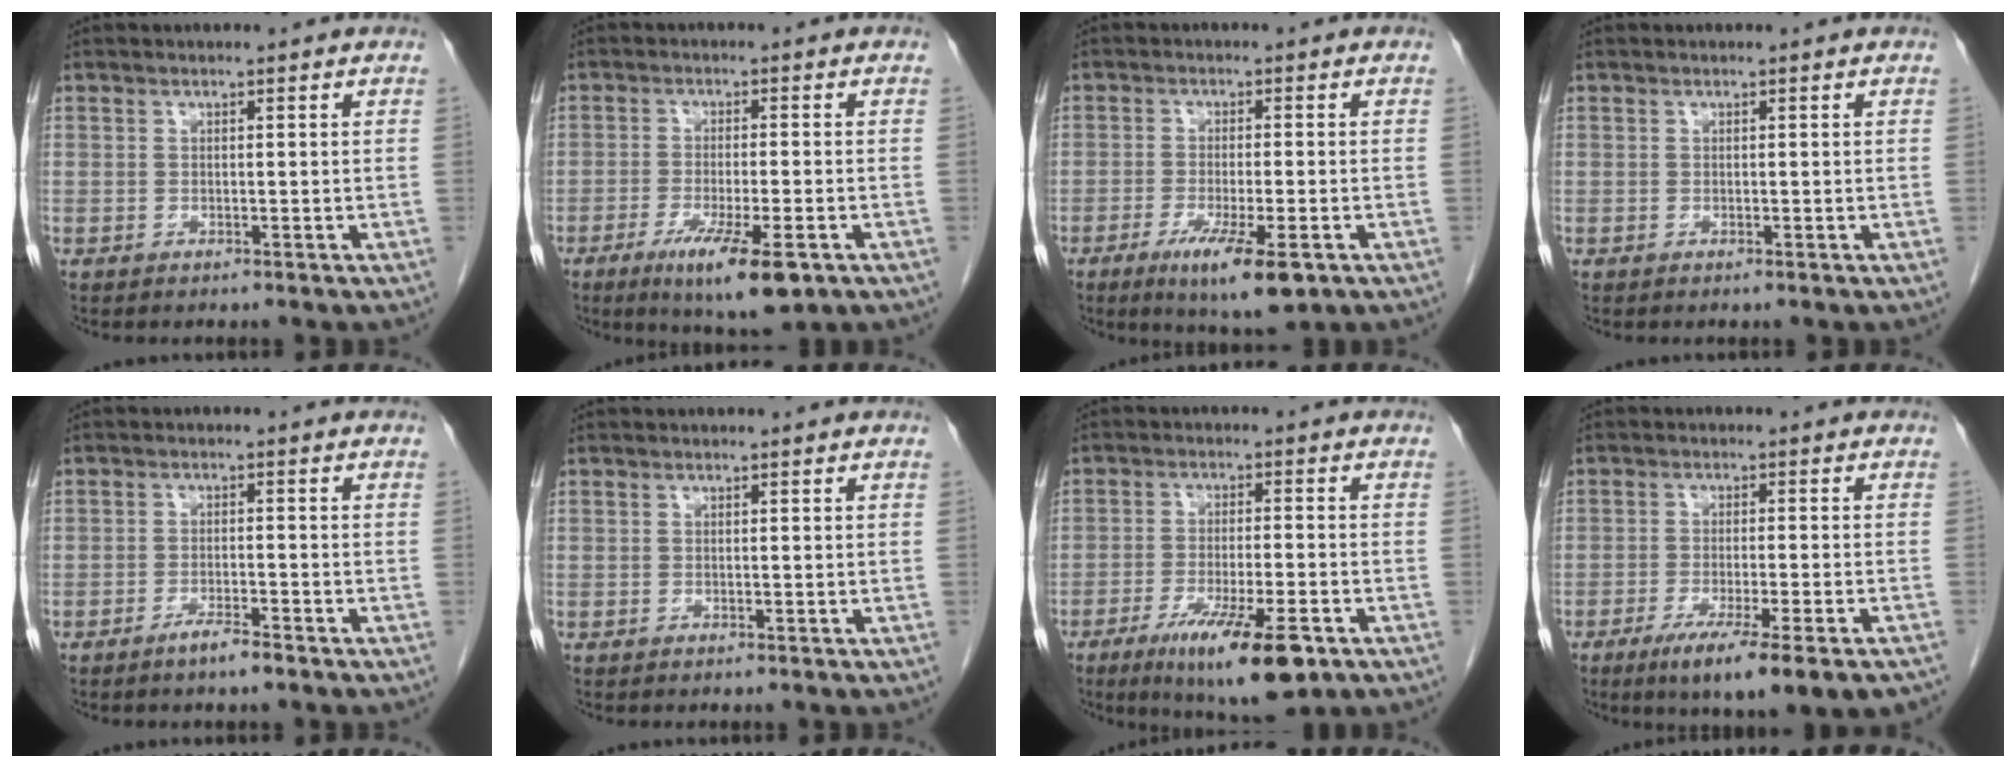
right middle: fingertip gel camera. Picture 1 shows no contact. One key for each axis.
{"total": 9.5, "fx": -5.1, "fy": 1.3, "fz": 7.9, "tx": -0.133, "ty": -0.025, "tz": -0.076}
{"total": 8.4, "fx": -4.4, "fy": 1.1, "fz": 7.1, "tx": -0.121, "ty": -0.023, "tz": -0.066}
{"total": 0.0}
{"total": 2.9, "fx": -2.2, "fy": 0.1, "fz": 1.8, "tx": -0.039, "ty": -0.004, "tz": -0.039}
{"total": 0.0}
{"total": 12.4, "fx": -6.9, "fy": 1.9, "fz": 10.1, "tx": -0.163, "ty": -0.028, "tz": -0.105}
{"total": 13.7, "fx": -9.8, "fy": 1.3, "fz": 9.6, "tx": -0.111, "ty": -0.028, "tz": -0.144}